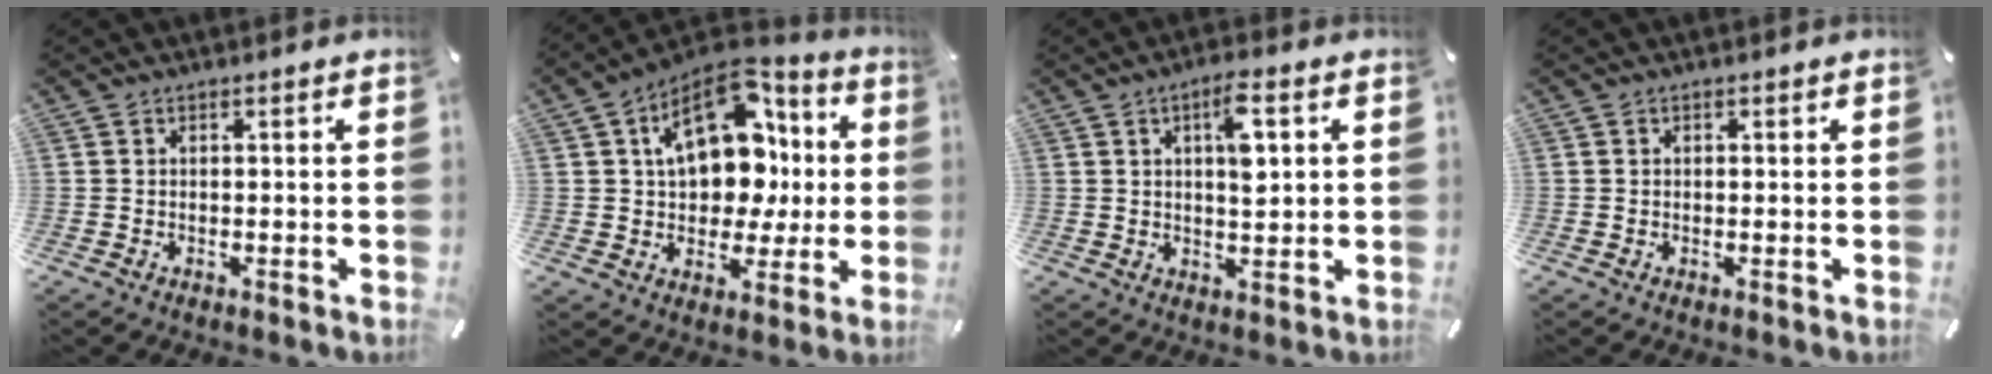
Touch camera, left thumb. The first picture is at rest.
{"total": 18.0, "force": [4.8, 12.8, 11.7], "torque": [-0.186, -0.024, 0.090]}
{"total": 7.0, "force": [2.2, 2.6, 6.1], "torque": [-0.093, -0.004, 0.030]}
{"total": 0.7, "force": [0.1, 0.6, 0.2], "torque": [-0.003, 0.005, -0.001]}